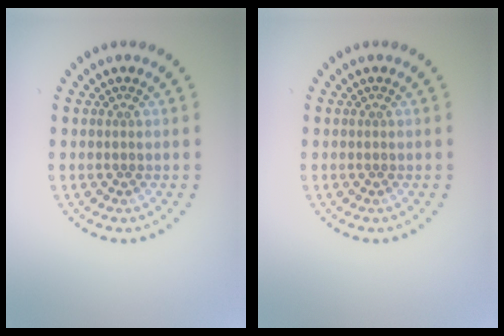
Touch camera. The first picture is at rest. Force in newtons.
{"total": 0.0}